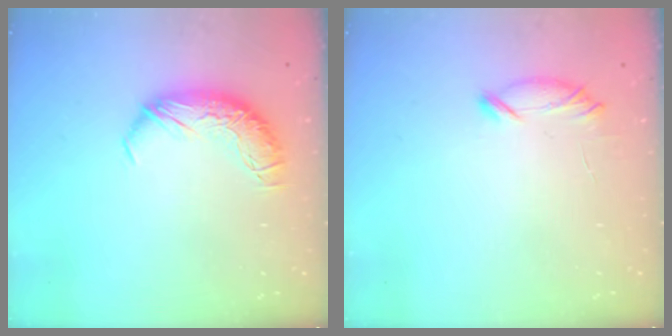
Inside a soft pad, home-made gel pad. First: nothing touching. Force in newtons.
{"total": 6.5, "press": 6.5, "slide": 0.5}